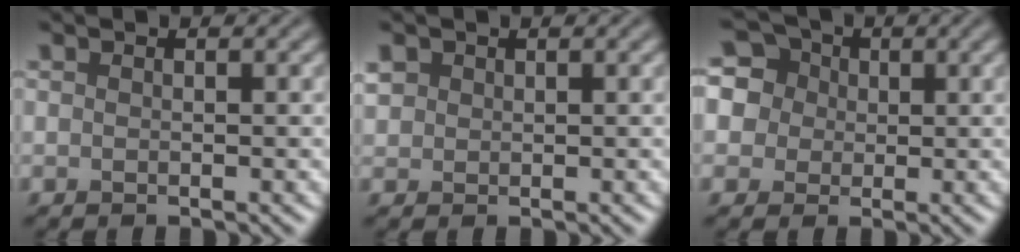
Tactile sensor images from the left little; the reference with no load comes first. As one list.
[{"total": 1.4, "force": [0.4, 1.3, 0.4], "torque": [-0.019, 0.000, 0.008]}, {"total": 12.4, "force": [5.5, 9.8, 5.3], "torque": [-0.146, 0.049, 0.078]}]